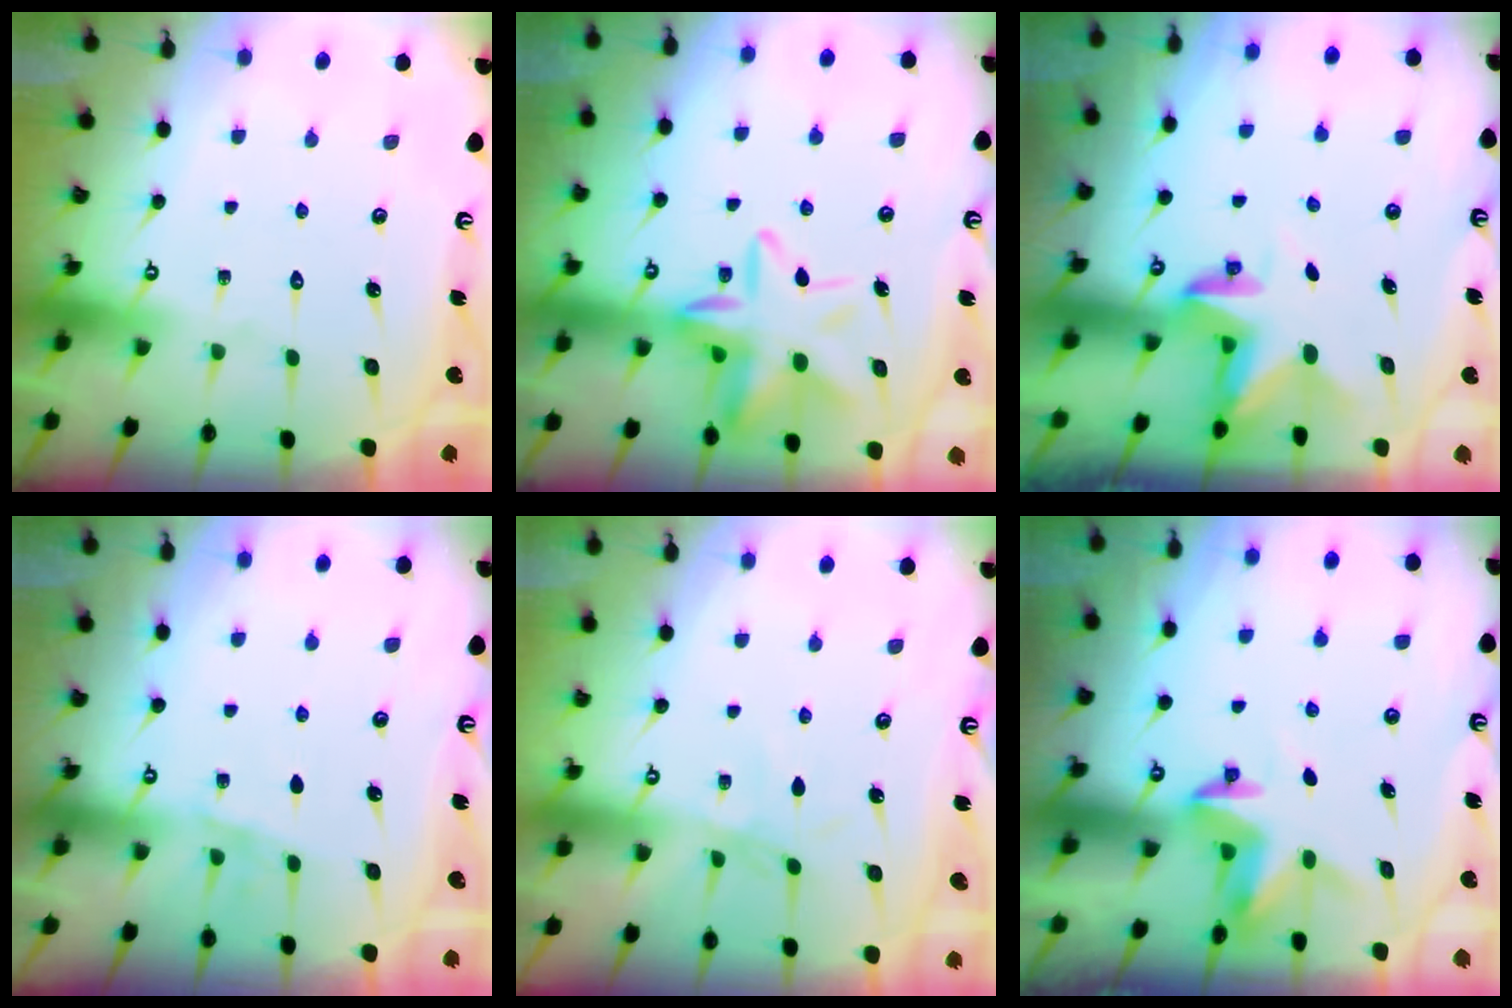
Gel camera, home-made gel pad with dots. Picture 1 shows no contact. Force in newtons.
{"total": 14.3, "press": 14.2, "slide": 1.3}
{"total": 2.8, "press": 2.8, "slide": 0.2}
{"total": 5.0, "press": 4.3, "slide": 2.6}
{"total": 2.1, "press": 2.1, "slide": 0.5}
{"total": 3.4, "press": 3.4, "slide": 0.2}